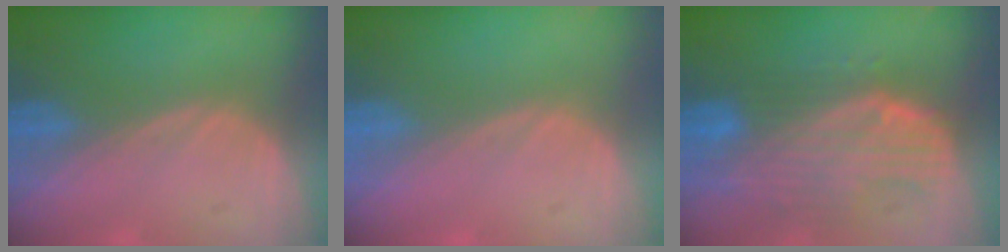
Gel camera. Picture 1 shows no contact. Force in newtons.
{"total": 0.0}
{"total": 10.2, "press": 8.9, "slide": 5.1}